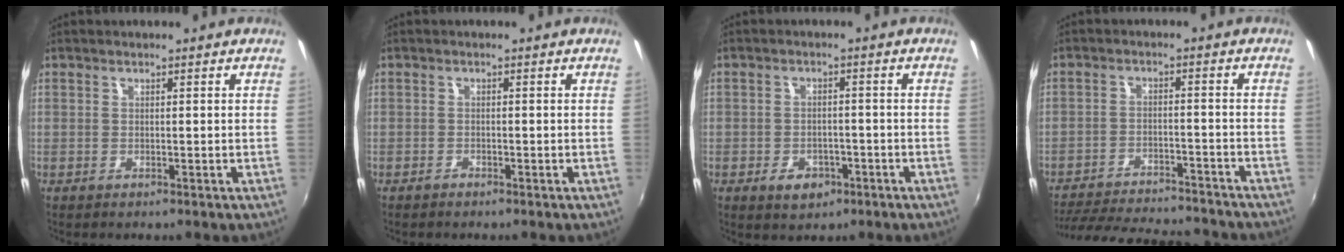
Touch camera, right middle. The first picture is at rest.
{"total": 0.9, "force": [-0.9, 0.3, 0.2], "torque": [-0.005, -0.003, -0.019]}
{"total": 4.8, "force": [-2.7, 3.3, 2.3], "torque": [-0.055, 0.000, -0.034]}
{"total": 20.8, "force": [-18.4, 4.9, 8.3], "torque": [-0.172, -0.012, -0.256]}